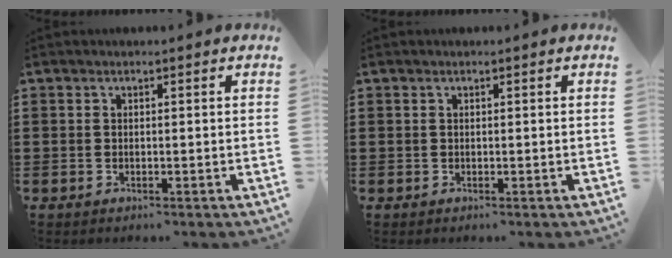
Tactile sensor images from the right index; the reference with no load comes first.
{"total": 0.0}